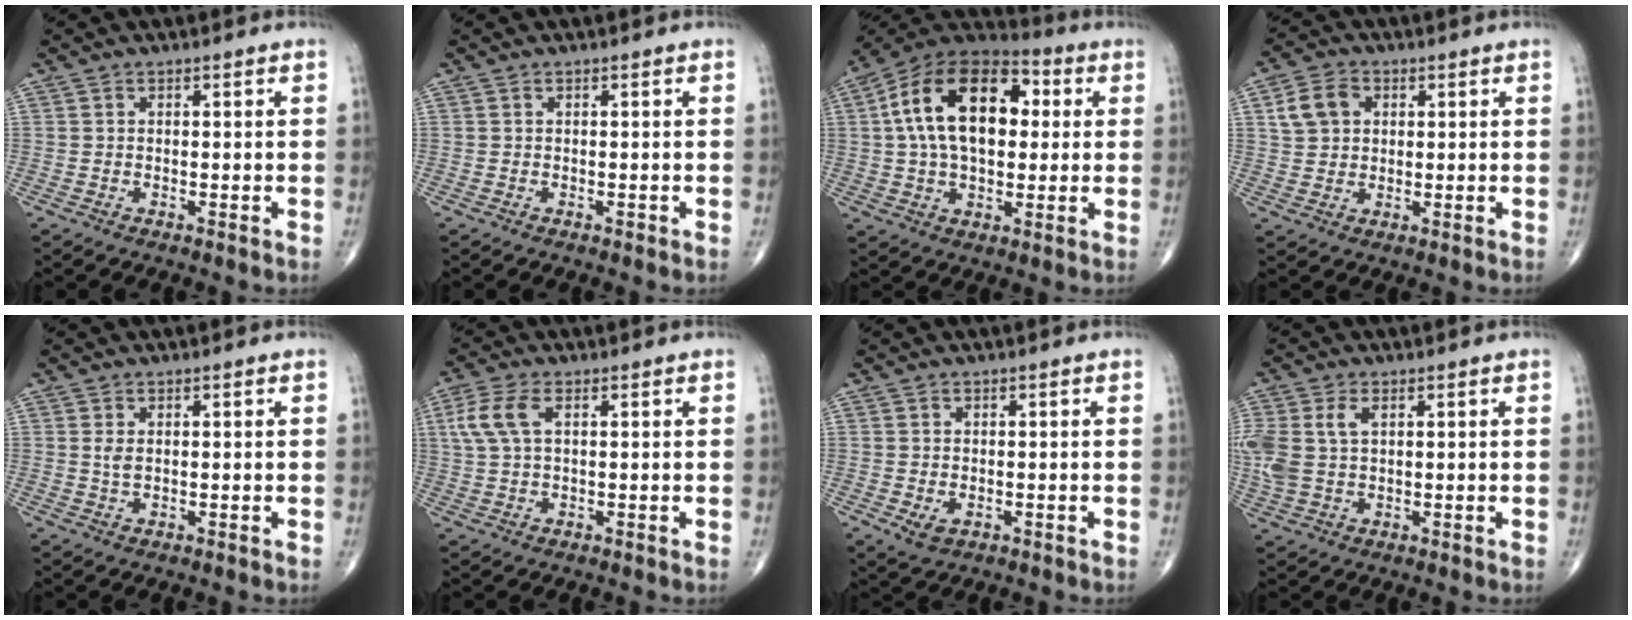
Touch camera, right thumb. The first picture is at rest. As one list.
[{"total": 0.0}, {"total": 20.9, "force": [3.5, 12.4, 16.4], "torque": [-0.265, 0.023, 0.050]}, {"total": 6.5, "force": [1.9, 5.1, 3.6], "torque": [-0.053, 0.005, 0.033]}, {"total": 1.6, "force": [0.4, 0.9, 1.3], "torque": [-0.025, -0.001, 0.011]}, {"total": 6.2, "force": [1.8, 3.1, 5.1], "torque": [-0.133, 0.014, 0.037]}, {"total": 2.7, "force": [-0.7, 1.9, 1.9], "torque": [-0.030, -0.004, -0.002]}, {"total": 8.7, "force": [1.9, 5.4, 6.5], "torque": [-0.167, 0.012, 0.045]}]